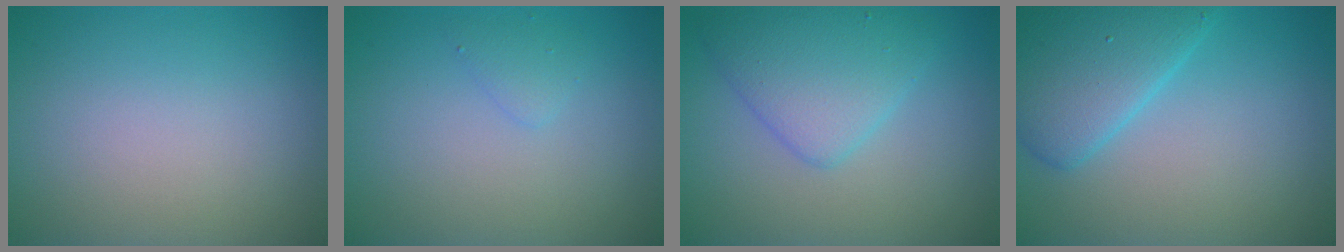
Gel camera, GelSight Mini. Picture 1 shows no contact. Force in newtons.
{"total": 1.0, "press": 1.0, "slide": 0.1}
{"total": 4.4, "press": 4.4, "slide": 0.0}
{"total": 5.4, "press": 5.4, "slide": 0.2}